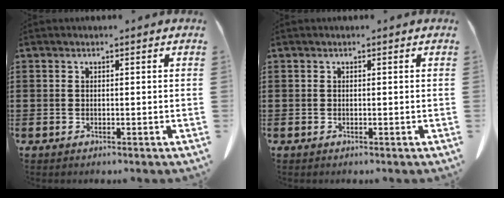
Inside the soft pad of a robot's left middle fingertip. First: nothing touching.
{"total": 0.0}